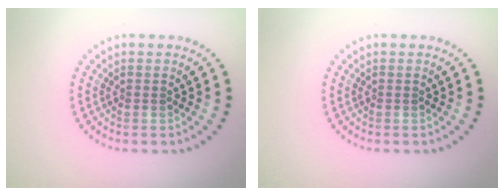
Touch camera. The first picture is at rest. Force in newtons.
{"total": 0.0}